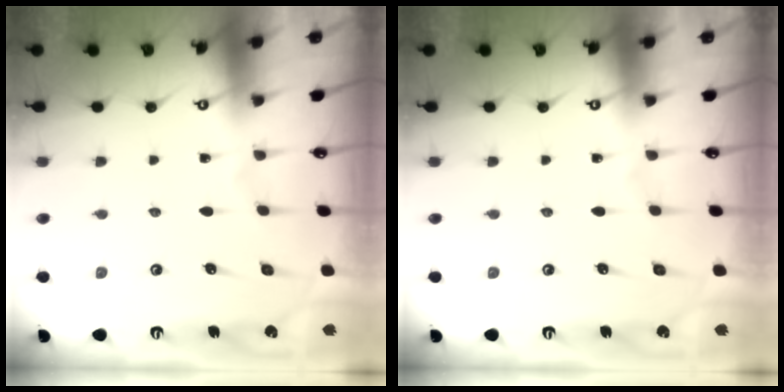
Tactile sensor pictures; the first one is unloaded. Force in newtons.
{"total": 0.0}